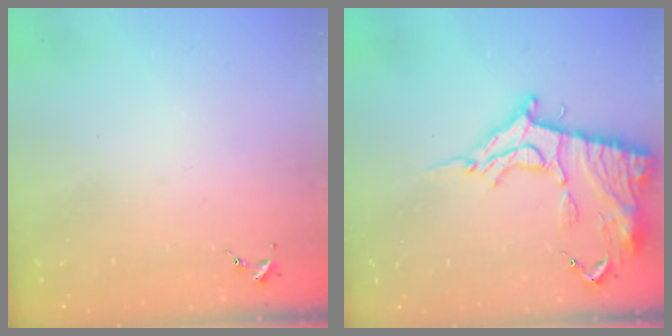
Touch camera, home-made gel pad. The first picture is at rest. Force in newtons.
{"total": 16.6, "press": 16.5, "slide": 1.5}